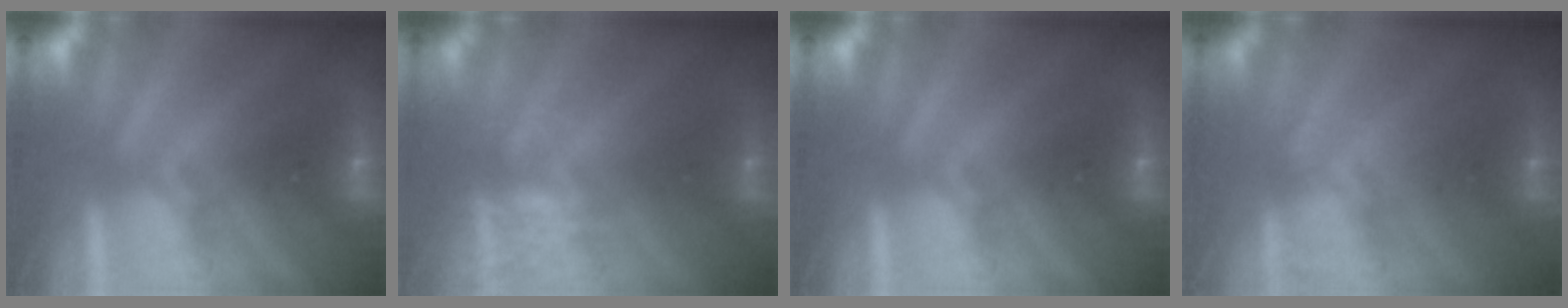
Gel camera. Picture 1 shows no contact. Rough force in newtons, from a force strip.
{"total": 3.7}
{"total": 0.0}
{"total": 4.5}